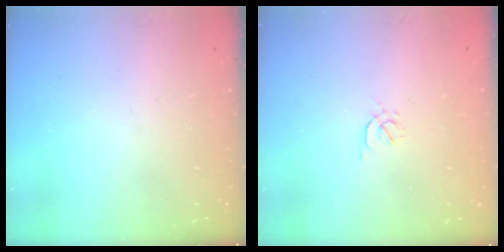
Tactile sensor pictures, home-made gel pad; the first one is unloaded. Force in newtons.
{"total": 1.6, "press": 1.6, "slide": 0.4}